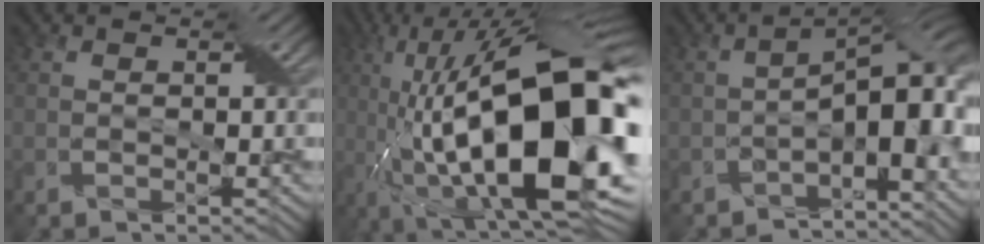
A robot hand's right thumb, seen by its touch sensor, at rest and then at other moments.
{"total": 22.7, "force": [-2.7, 8.6, 20.8], "torque": [-0.363, 0.012, -0.049]}
{"total": 10.6, "force": [-3.5, 4.6, 8.9], "torque": [-0.120, -0.006, -0.059]}